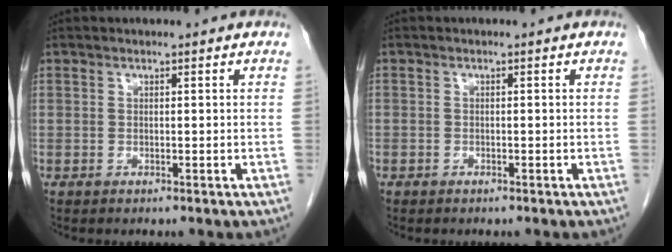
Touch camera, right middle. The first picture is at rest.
{"total": 0.6, "force": [-0.4, 0.4, 0.0], "torque": [-0.002, 0.005, -0.010]}